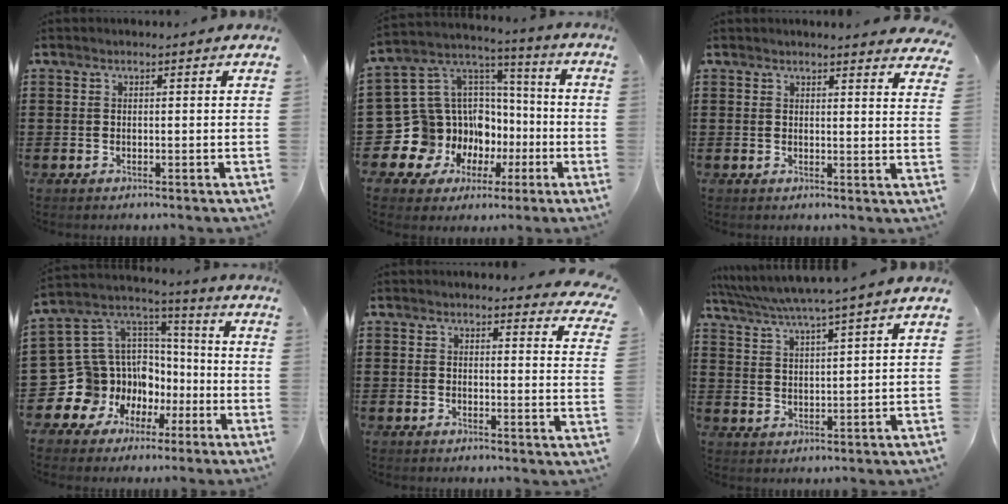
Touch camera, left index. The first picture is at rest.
{"total": 14.6, "force": [-5.4, 13.2, 3.3], "torque": [-0.120, -0.037, -0.055]}
{"total": 2.6, "force": [2.6, -0.3, 0.3], "torque": [-0.005, -0.013, 0.047]}
{"total": 13.6, "force": [-5.4, 12.3, 2.3], "torque": [-0.107, -0.026, -0.060]}
{"total": 3.0, "force": [3.0, 0.1, 0.5], "torque": [-0.013, -0.013, 0.054]}
{"total": 4.4, "force": [3.8, -0.9, 2.0], "torque": [-0.053, -0.025, 0.062]}